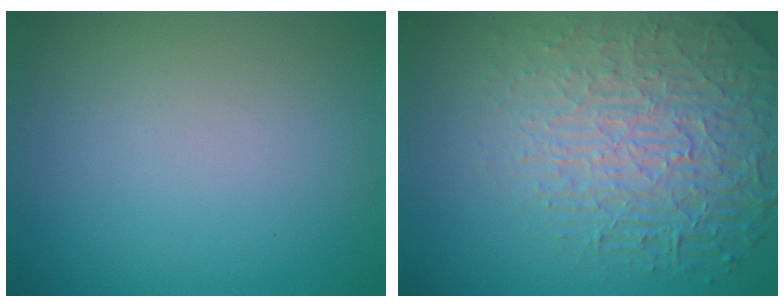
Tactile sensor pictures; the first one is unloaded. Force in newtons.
{"total": 7.5, "press": 5.4, "slide": 5.2}